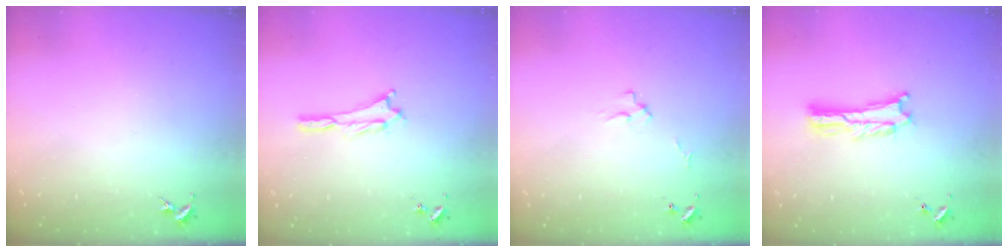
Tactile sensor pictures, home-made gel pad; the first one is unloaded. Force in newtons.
{"total": 0.7, "press": 0.7, "slide": 0.2}
{"total": 2.7, "press": 2.7, "slide": 0.3}
{"total": 2.0, "press": 2.0, "slide": 0.3}